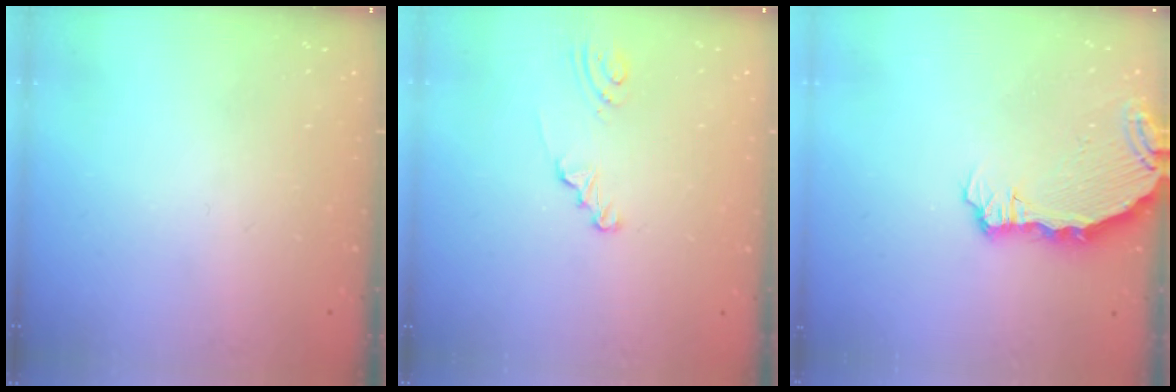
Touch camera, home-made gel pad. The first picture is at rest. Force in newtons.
{"total": 1.8, "press": 1.8, "slide": 0.2}
{"total": 7.3, "press": 5.5, "slide": 4.8}